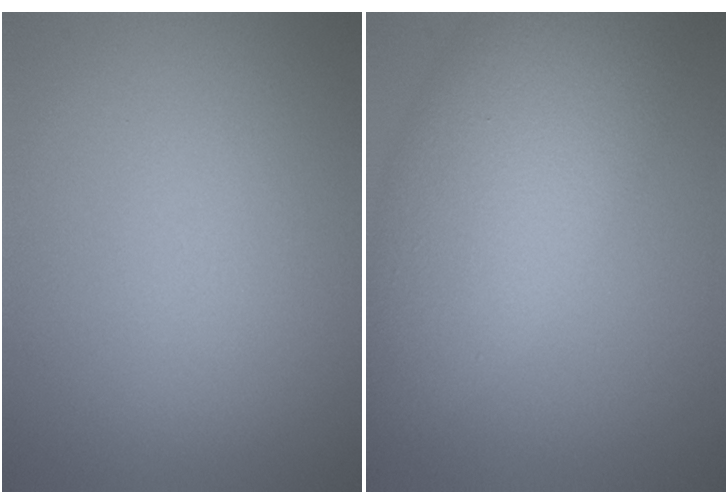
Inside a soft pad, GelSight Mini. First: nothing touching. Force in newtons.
{"total": 9.1, "press": 9.1, "slide": 0.3}